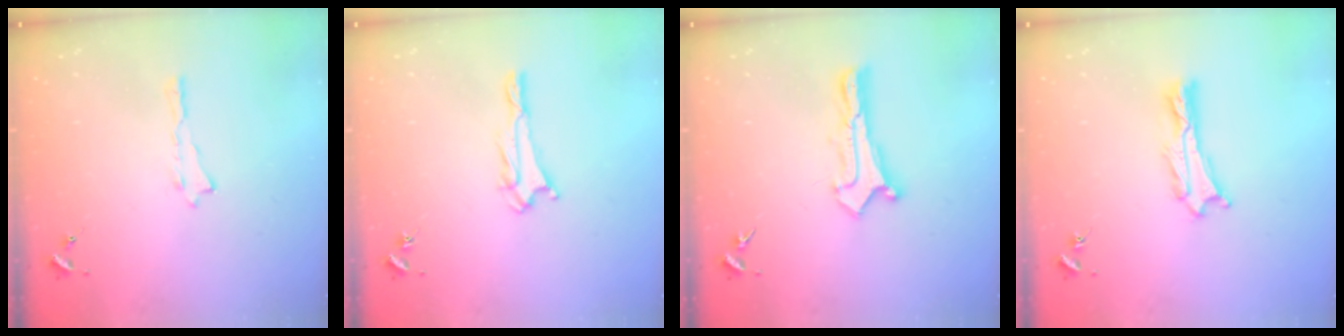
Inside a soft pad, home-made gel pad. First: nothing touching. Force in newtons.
{"total": 1.7, "press": 1.7, "slide": 0.2}
{"total": 0.8, "press": 0.8, "slide": 0.0}
{"total": 1.1, "press": 1.1, "slide": 0.2}